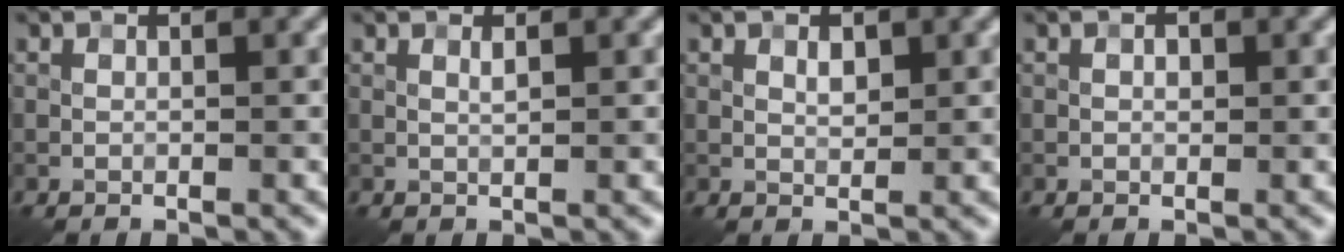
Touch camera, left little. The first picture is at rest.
{"total": 0.6, "force": [0.3, 0.1, 0.5], "torque": [-0.011, 0.000, 0.006]}
{"total": 1.3, "force": [0.5, 0.7, 0.9], "torque": [-0.014, -0.001, 0.010]}
{"total": 0.7, "force": [0.1, 0.5, 0.5], "torque": [-0.005, -0.001, 0.000]}